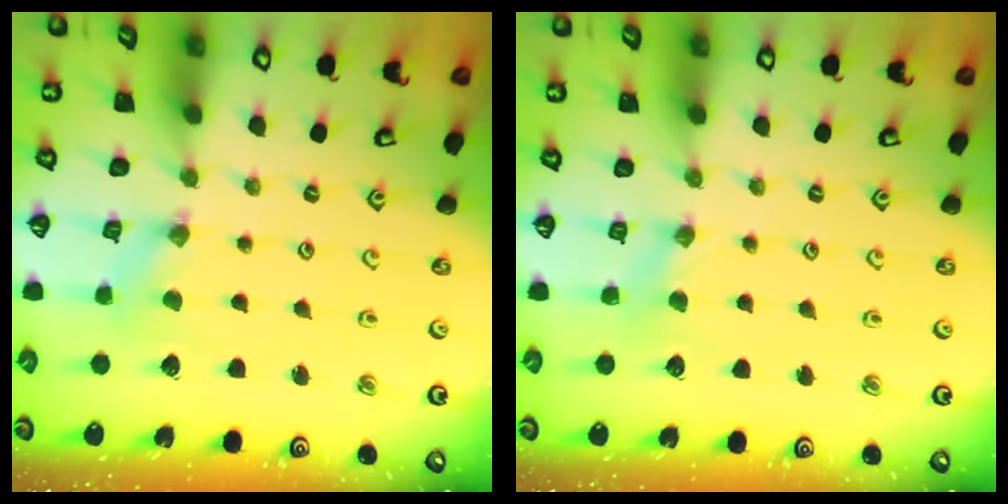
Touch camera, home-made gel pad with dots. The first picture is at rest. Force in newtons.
{"total": 2.2, "press": 2.2, "slide": 0.4}